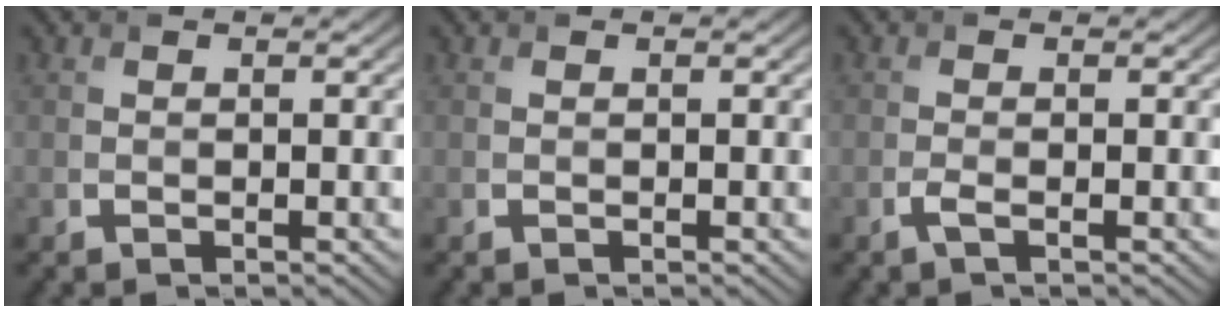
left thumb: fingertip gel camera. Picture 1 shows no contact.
{"total": 0.0}
{"total": 1.2, "force": [-0.6, 0.2, 1.0], "torque": [-0.024, 0.001, -0.015]}